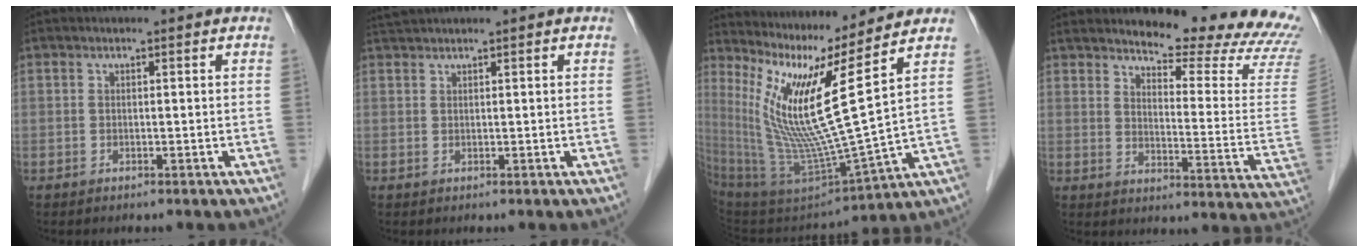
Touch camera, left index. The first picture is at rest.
{"total": 1.7, "force": [1.5, -0.4, 0.5], "torque": [-0.011, 0.015, 0.037]}
{"total": 16.6, "force": [7.8, -1.8, 14.5], "torque": [-0.282, -0.035, 0.146]}
{"total": 18.9, "force": [17.4, 1.8, 7.1], "torque": [-0.086, -0.104, 0.196]}